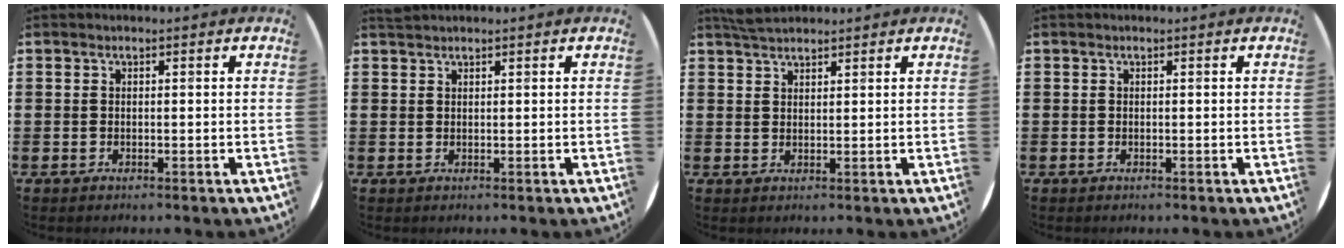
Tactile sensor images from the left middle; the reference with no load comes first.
{"total": 0.7, "force": [0.7, 0.0, -0.1], "torque": [0.000, 0.000, 0.014]}
{"total": 2.7, "force": [2.5, 0.6, 0.7], "torque": [-0.011, -0.001, 0.046]}
{"total": 0.0}